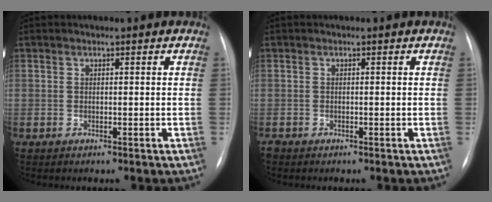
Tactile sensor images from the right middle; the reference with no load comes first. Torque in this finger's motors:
{"motor_torque": [-0.07, -0.07, -0.01, 0.00]}